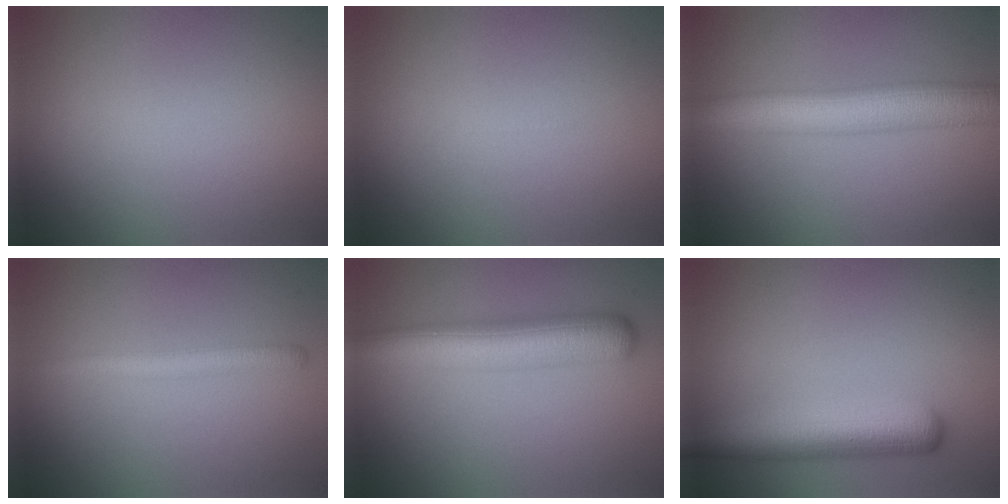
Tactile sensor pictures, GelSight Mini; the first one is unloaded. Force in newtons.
{"total": 0.0}
{"total": 7.0, "press": 7.0, "slide": 0.2}
{"total": 2.2, "press": 2.2, "slide": 0.2}
{"total": 6.8, "press": 6.8, "slide": 0.1}
{"total": 5.9, "press": 5.9, "slide": 0.3}